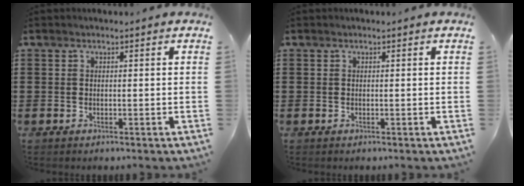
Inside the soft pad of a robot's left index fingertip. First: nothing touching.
{"total": 0.0}